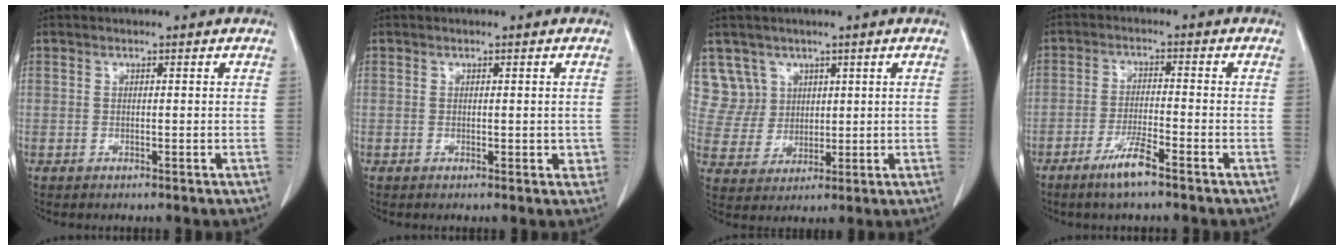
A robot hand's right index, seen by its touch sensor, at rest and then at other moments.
{"total": 1.6, "force": [0.1, 1.0, 1.1], "torque": [-0.005, 0.001, 0.001]}
{"total": 6.5, "force": [3.6, 5.4, -0.3], "torque": [0.009, 0.010, 0.083]}
{"total": 5.4, "force": [-3.7, 0.1, 3.9], "torque": [-0.078, -0.007, -0.072]}